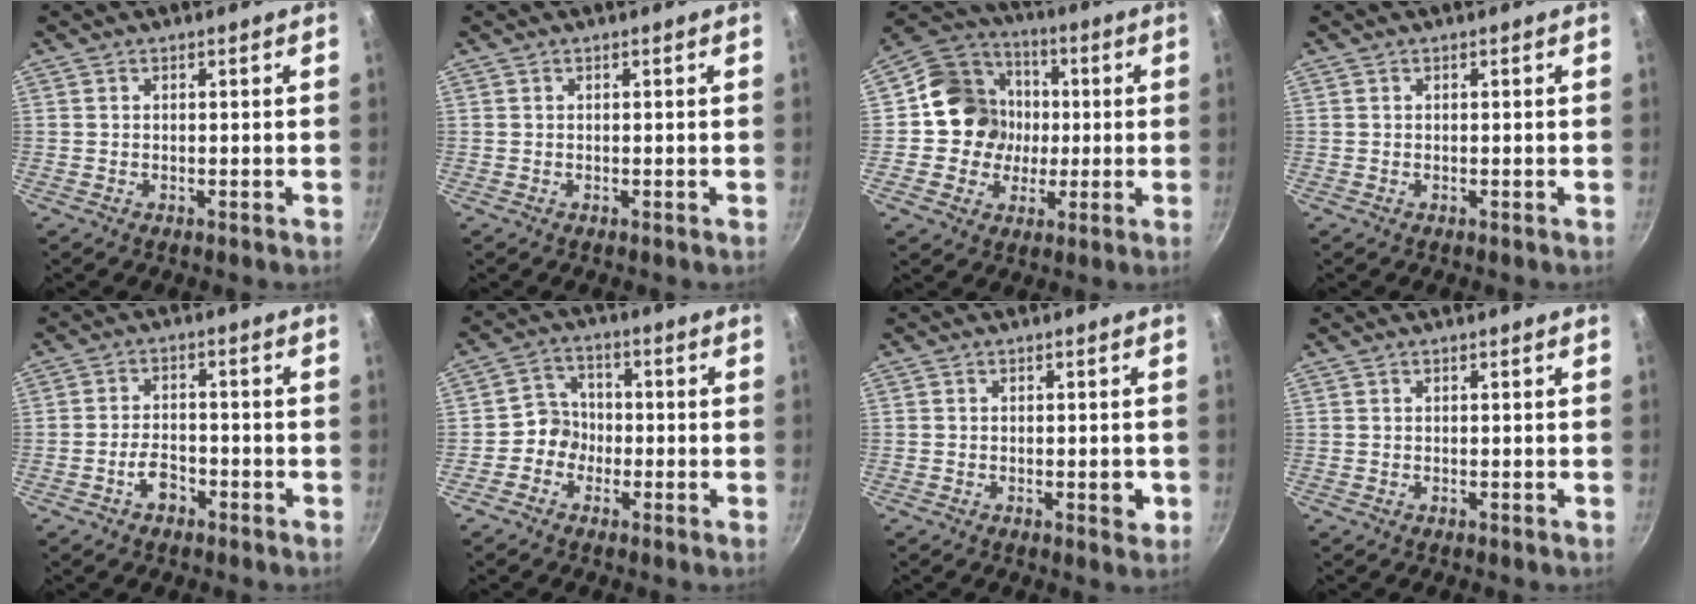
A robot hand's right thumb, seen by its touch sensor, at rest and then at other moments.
{"total": 0.0}
{"total": 14.1, "force": [0.2, 13.0, 5.5], "torque": [-0.062, 0.023, -0.009]}
{"total": 0.0}
{"total": 4.5, "force": [-2.5, 2.6, 2.6], "torque": [-0.034, 0.026, -0.043]}
{"total": 5.0, "force": [-1.6, 4.5, 1.5], "torque": [0.011, 0.023, -0.039]}
{"total": 2.9, "force": [-0.7, 1.3, 2.5], "torque": [-0.023, 0.001, -0.011]}
{"total": 0.0}